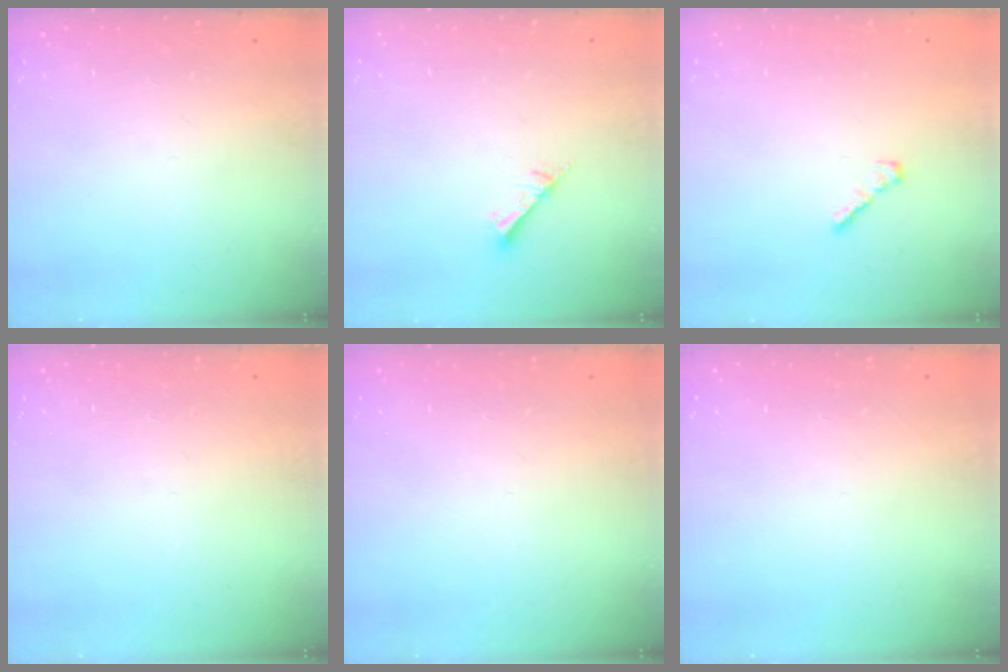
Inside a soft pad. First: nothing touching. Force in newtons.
{"total": 3.6, "press": 3.6, "slide": 0.1}
{"total": 1.3, "press": 1.3, "slide": 0.4}
{"total": 0.0}
{"total": 0.0}
{"total": 0.0}